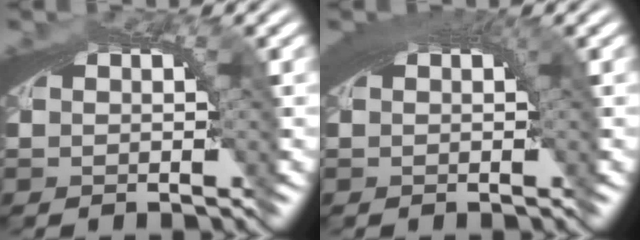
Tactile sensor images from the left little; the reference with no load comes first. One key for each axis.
{"total": 2.8, "fx": 1.3, "fy": 0.8, "fz": 2.4, "tx": -0.025, "ty": 0.013, "tz": 0.015}